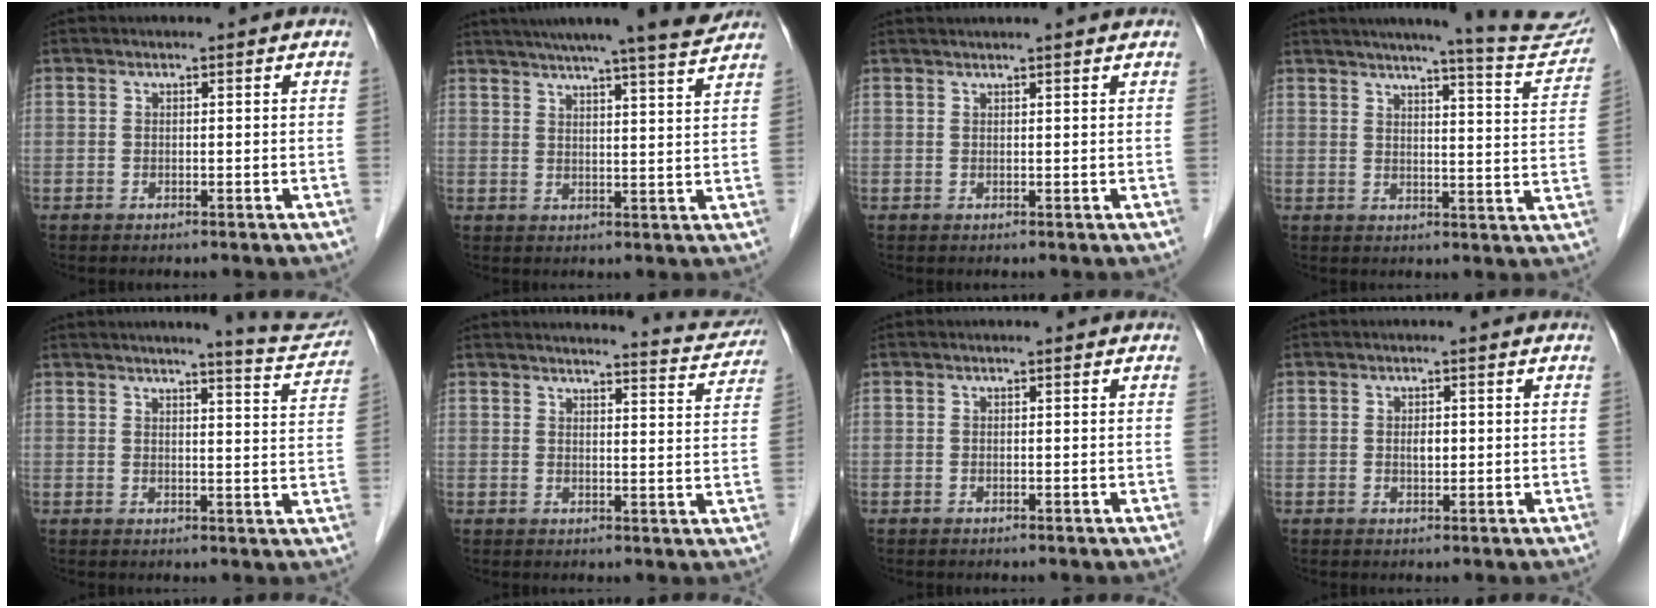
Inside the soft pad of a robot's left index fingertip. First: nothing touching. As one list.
[{"total": 14.1, "force": [12.6, -0.9, 6.3], "torque": [-0.103, -0.007, 0.162]}, {"total": 4.7, "force": [4.3, -0.5, 1.8], "torque": [-0.021, 0.027, 0.052]}, {"total": 14.9, "force": [13.7, -0.2, 5.9], "torque": [-0.076, -0.047, 0.154]}, {"total": 7.5, "force": [7.2, 0.0, 2.3], "torque": [-0.033, -0.020, 0.074]}, {"total": 12.1, "force": [11.9, 0.8, 2.0], "torque": [-0.014, -0.033, 0.123]}, {"total": 0.0}, {"total": 1.4, "force": [0.2, 0.7, 1.2], "torque": [-0.021, -0.001, 0.004]}]